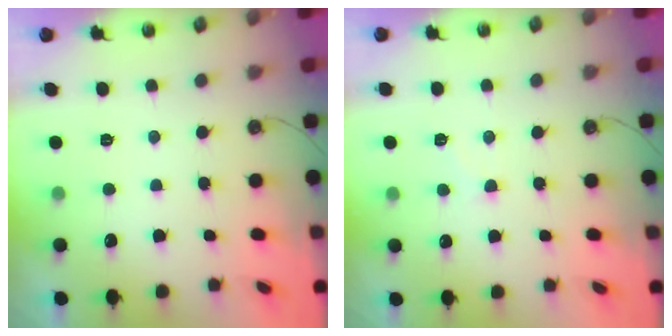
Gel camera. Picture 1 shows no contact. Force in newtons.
{"total": 6.3, "press": 6.3, "slide": 0.6}